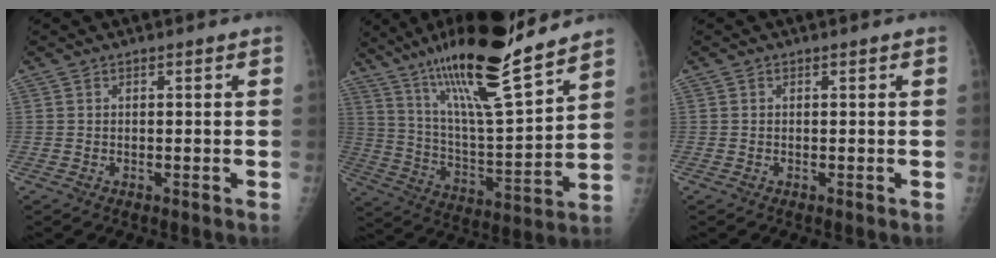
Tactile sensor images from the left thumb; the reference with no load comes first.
{"total": 22.2, "force": [16.5, 3.1, 14.5], "torque": [-0.232, -0.075, 0.291]}
{"total": 0.0}